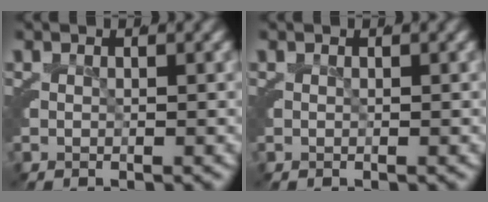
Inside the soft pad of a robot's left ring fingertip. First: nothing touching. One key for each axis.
{"total": 0.0}